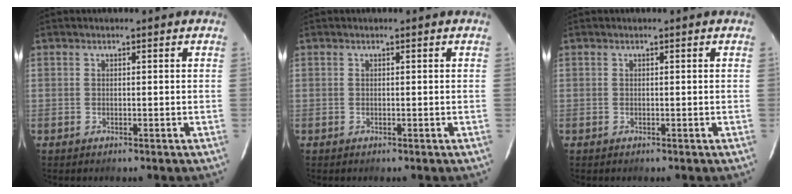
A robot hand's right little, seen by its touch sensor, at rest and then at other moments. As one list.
[{"total": 0.0}, {"total": 0.0}]